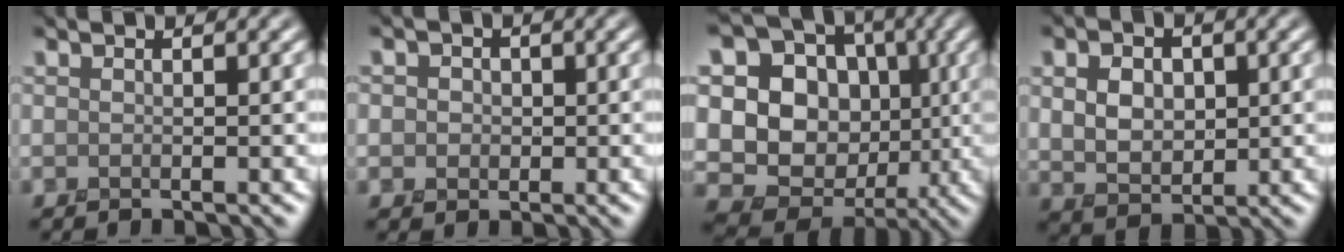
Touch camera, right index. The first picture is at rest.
{"total": 2.4, "force": [0.2, 2.1, 1.0], "torque": [-0.011, 0.007, -0.006]}
{"total": 17.6, "force": [0.8, 15.5, 8.3], "torque": [-0.192, 0.056, 0.002]}
{"total": 5.2, "force": [0.8, 3.8, 3.4], "torque": [-0.064, 0.009, 0.005]}